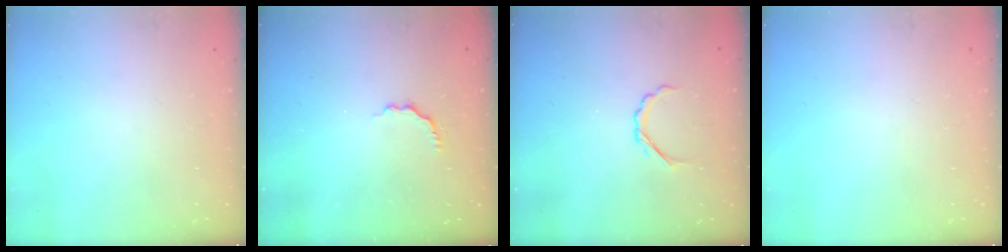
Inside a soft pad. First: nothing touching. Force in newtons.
{"total": 2.8, "press": 2.6, "slide": 0.9}
{"total": 3.1, "press": 2.9, "slide": 1.1}
{"total": 0.0}